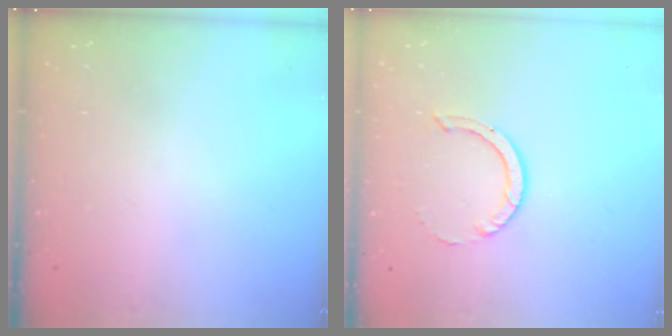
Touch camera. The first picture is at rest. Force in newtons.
{"total": 5.3, "press": 5.3, "slide": 0.1}